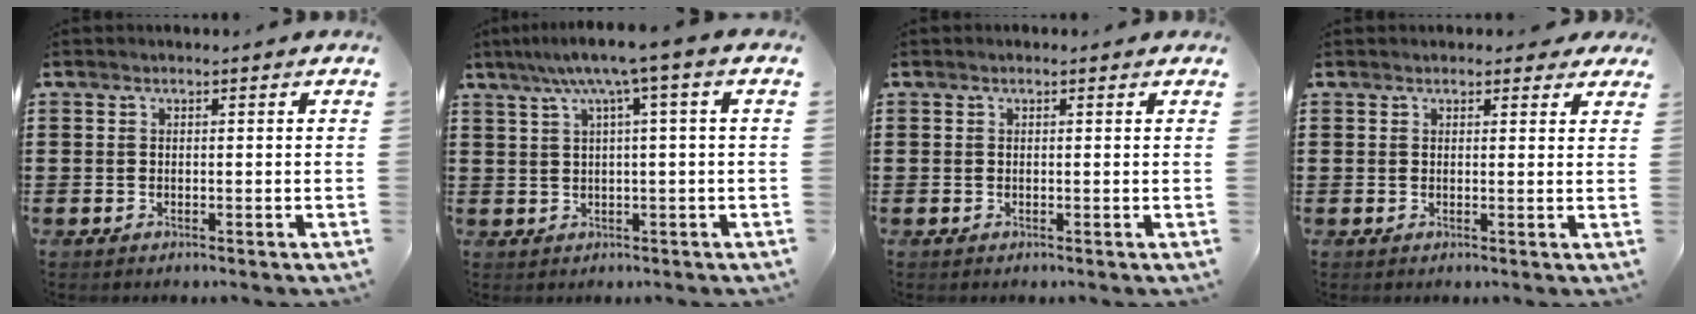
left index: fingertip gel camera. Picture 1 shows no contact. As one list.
[{"total": 5.8, "force": [2.0, -0.2, 5.5], "torque": [-0.108, -0.002, 0.029]}, {"total": 0.0}, {"total": 1.7, "force": [1.4, 0.8, 0.4], "torque": [-0.005, 0.005, 0.025]}]